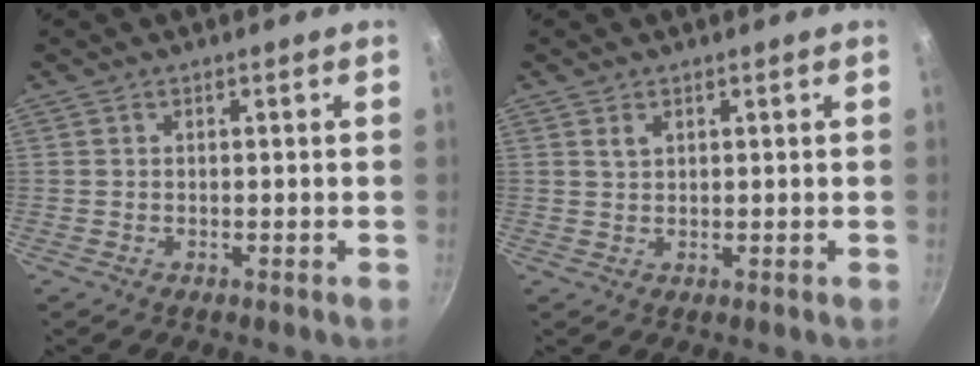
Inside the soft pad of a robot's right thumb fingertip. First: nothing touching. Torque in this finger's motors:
{"motor_torque": [-0.52, 0.53, 0.01, 0.02, 0.01]}